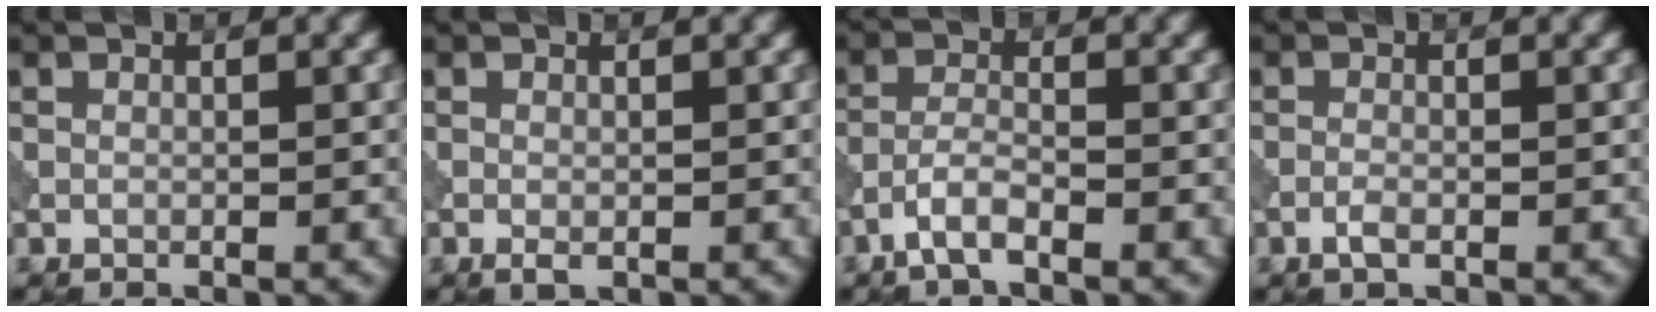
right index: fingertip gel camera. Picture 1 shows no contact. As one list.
[{"total": 0.8, "force": [-0.3, 0.4, 0.6], "torque": [-0.013, -0.004, -0.005]}, {"total": 2.6, "force": [-1.8, 0.6, 1.8], "torque": [-0.040, 0.006, -0.043]}, {"total": 1.1, "force": [-0.6, 0.3, 0.9], "torque": [-0.021, 0.000, -0.016]}]